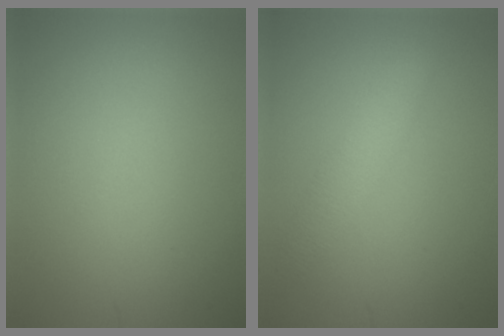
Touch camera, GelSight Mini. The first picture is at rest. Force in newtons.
{"total": 2.3, "press": 2.3, "slide": 0.0}